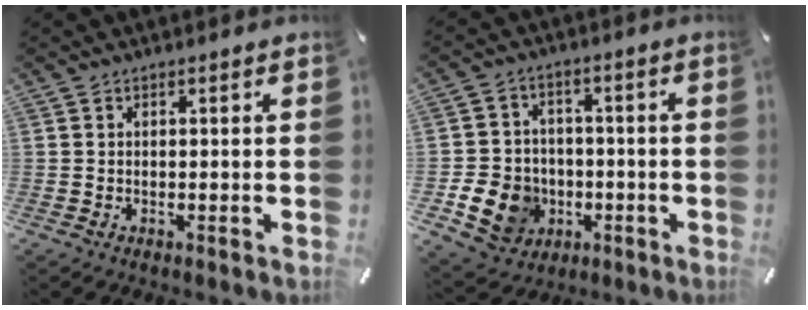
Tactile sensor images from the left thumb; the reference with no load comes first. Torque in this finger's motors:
{"motor_torque": [1.17, 1.23, 0.57, 0.35, 0.16]}